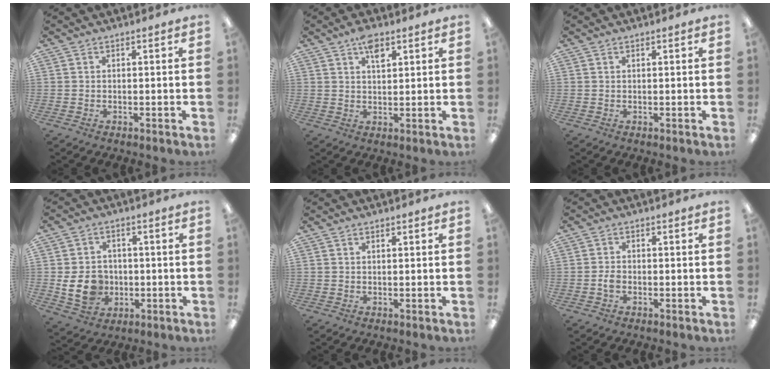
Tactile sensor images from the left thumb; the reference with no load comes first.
{"total": 5.0, "force": [3.0, 2.2, 3.4], "torque": [-0.050, -0.006, 0.048]}
{"total": 0.5, "force": [0.4, 0.1, 0.3], "torque": [-0.007, 0.002, 0.006]}
{"total": 9.3, "force": [-1.5, 7.6, 5.3], "torque": [-0.109, 0.009, -0.023]}
{"total": 0.8, "force": [0.5, 0.3, 0.5], "torque": [-0.011, 0.002, 0.009]}
{"total": 2.1, "force": [-0.7, 1.3, 1.5], "torque": [-0.026, 0.003, -0.012]}